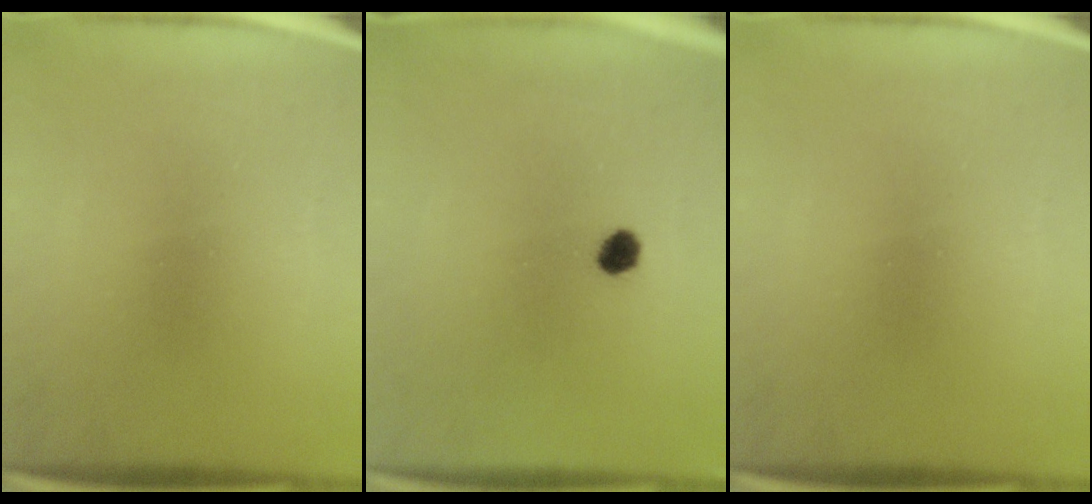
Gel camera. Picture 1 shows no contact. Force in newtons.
{"total": 2.5}
{"total": 0.0}